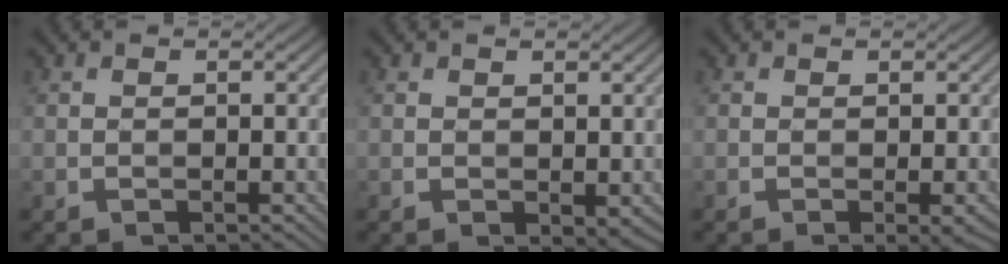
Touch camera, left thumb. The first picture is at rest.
{"total": 1.0, "force": [0.1, 0.7, 0.7], "torque": [-0.012, -0.004, 0.005]}
{"total": 1.0, "force": [-0.4, -0.1, 0.9], "torque": [-0.019, 0.000, -0.008]}